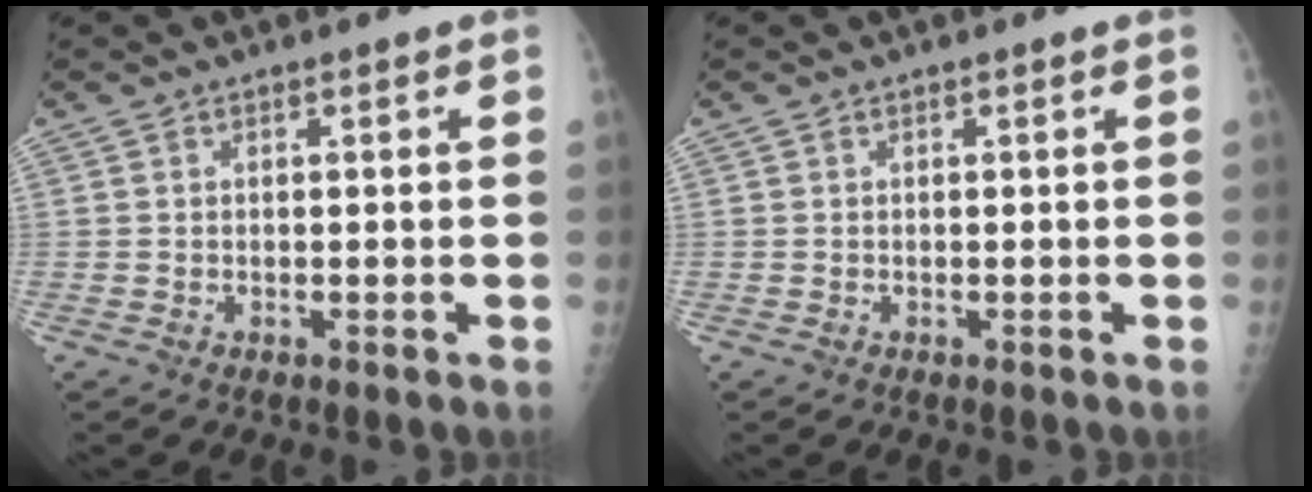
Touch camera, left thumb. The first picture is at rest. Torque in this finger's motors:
{"motor_torque": [0.00, 0.00, -0.02, -0.02, 0.00]}